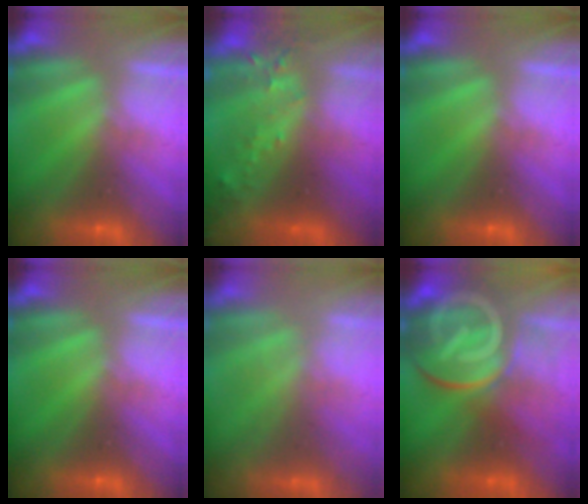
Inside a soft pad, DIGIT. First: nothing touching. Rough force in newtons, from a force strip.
{"total": 6.7}
{"total": 0.0}
{"total": 0.0}
{"total": 1.7}
{"total": 8.0}